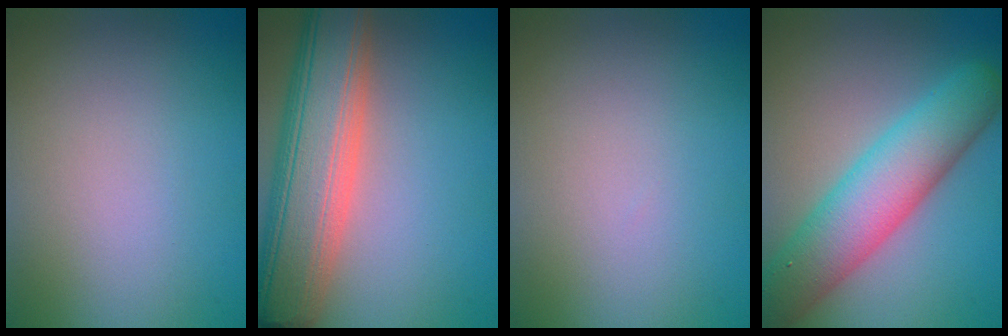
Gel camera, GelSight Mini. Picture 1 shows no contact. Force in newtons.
{"total": 10.5, "press": 10.4, "slide": 0.8}
{"total": 0.0}
{"total": 8.3, "press": 8.3, "slide": 0.4}